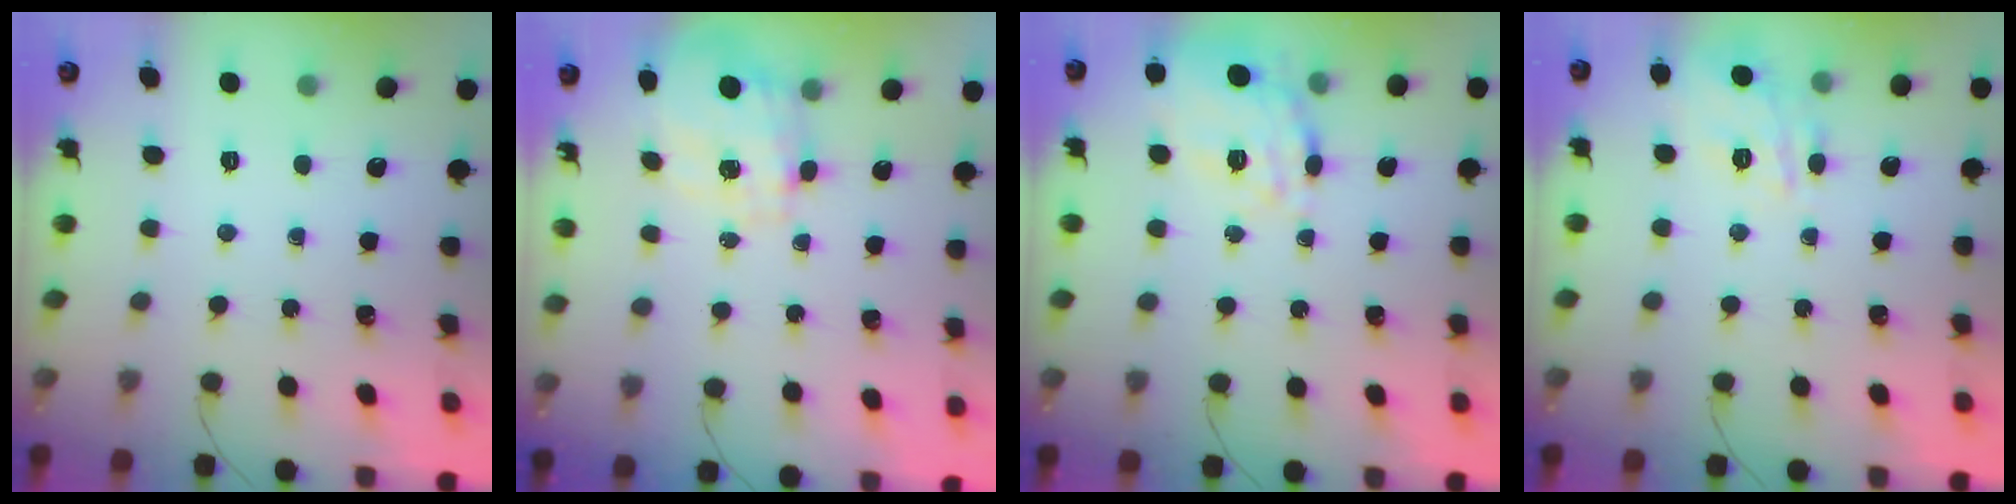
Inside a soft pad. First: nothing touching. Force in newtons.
{"total": 3.4, "press": 3.2, "slide": 1.1}
{"total": 19.3, "press": 19.3, "slide": 0.5}
{"total": 13.5, "press": 13.5, "slide": 0.4}